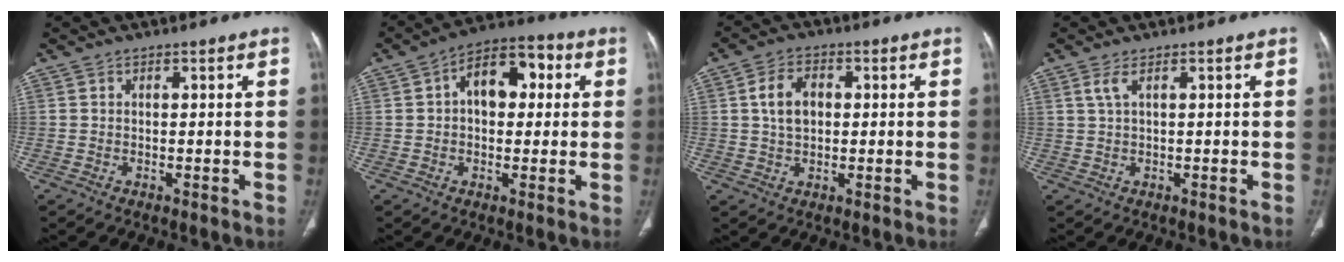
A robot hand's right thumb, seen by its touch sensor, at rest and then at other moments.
{"total": 10.9, "force": [2.2, 6.7, 8.3], "torque": [-0.098, 0.028, 0.026]}
{"total": 6.4, "force": [1.1, 4.2, 4.7], "torque": [-0.081, 0.006, 0.019]}
{"total": 2.1, "force": [1.0, 0.4, 1.8], "torque": [-0.051, 0.007, 0.029]}